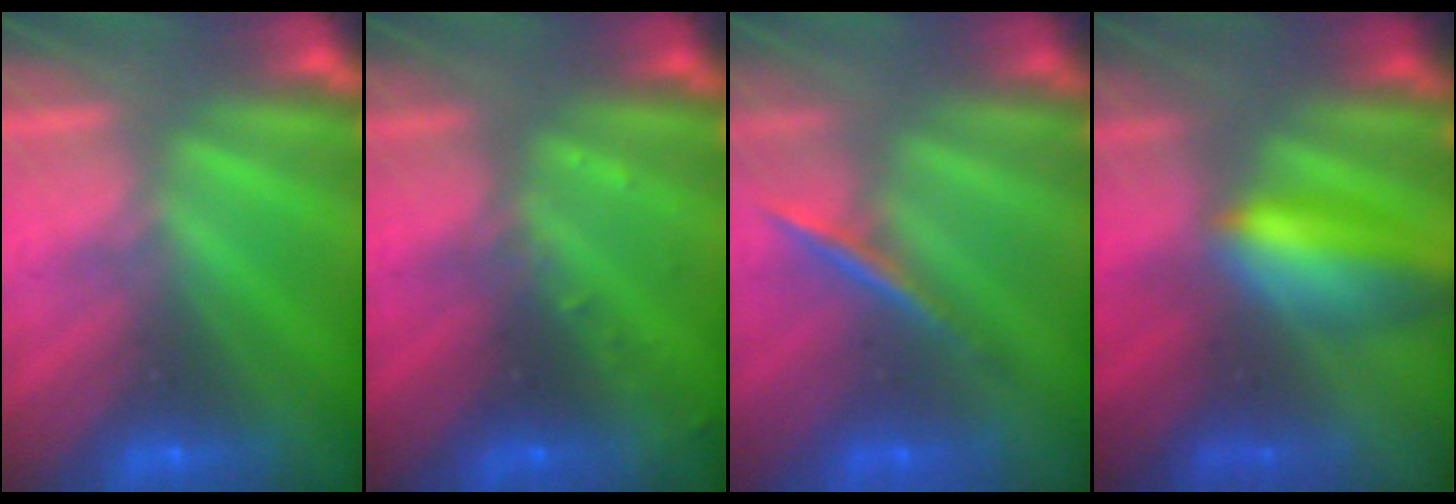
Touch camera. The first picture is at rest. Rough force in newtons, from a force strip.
{"total": 2.7}
{"total": 2.0}
{"total": 6.4}